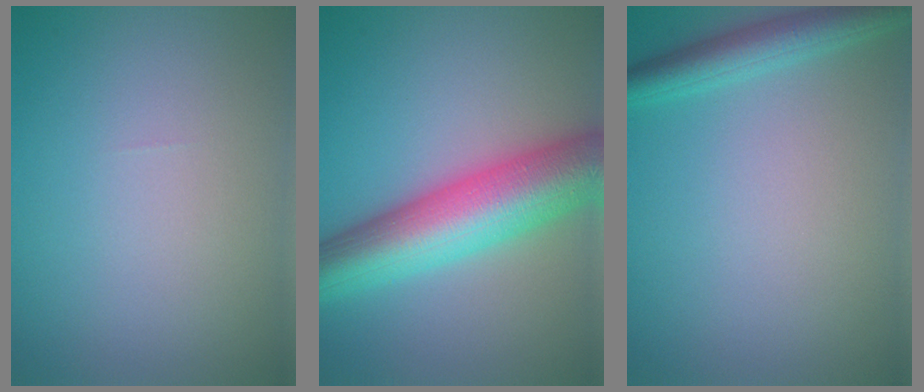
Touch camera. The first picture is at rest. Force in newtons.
{"total": 10.2, "press": 10.2, "slide": 0.4}
{"total": 3.2, "press": 3.2, "slide": 0.1}